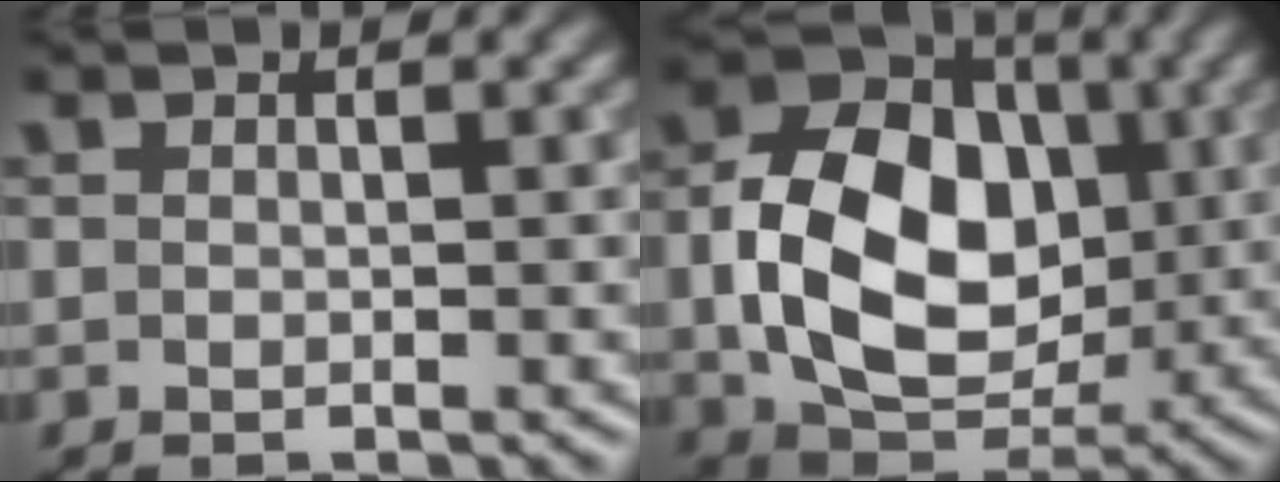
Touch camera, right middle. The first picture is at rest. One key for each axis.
{"total": 12.3, "fx": -0.7, "fy": 8.9, "fz": 8.4, "tx": -0.155, "ty": -0.003, "tz": -0.012}